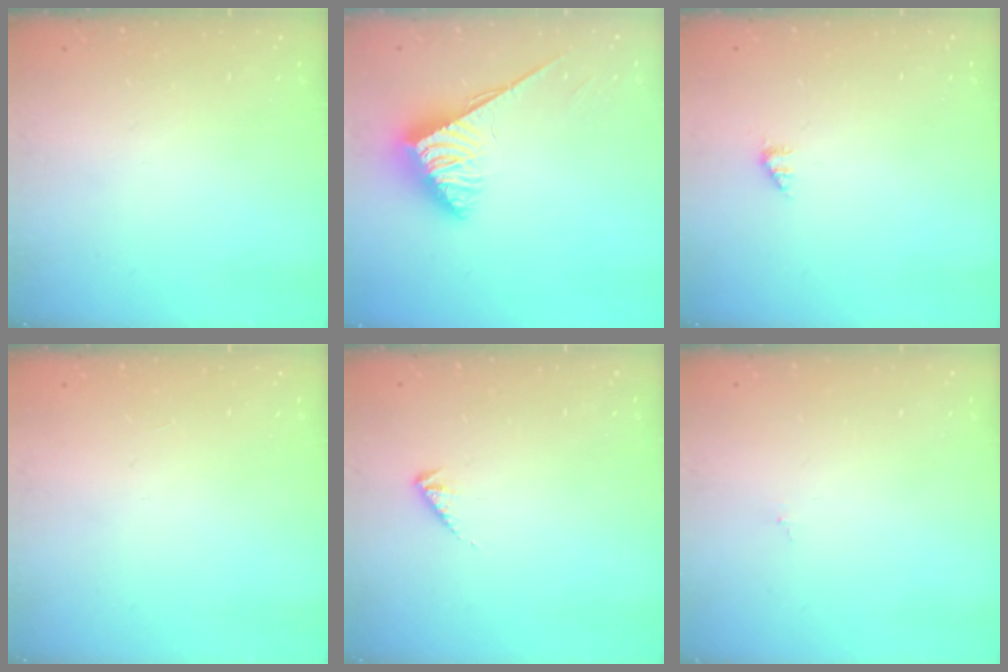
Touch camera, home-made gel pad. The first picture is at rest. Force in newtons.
{"total": 3.7, "press": 3.7, "slide": 0.5}
{"total": 1.4, "press": 1.4, "slide": 0.2}
{"total": 0.0}
{"total": 2.9, "press": 2.9, "slide": 0.5}
{"total": 0.0}